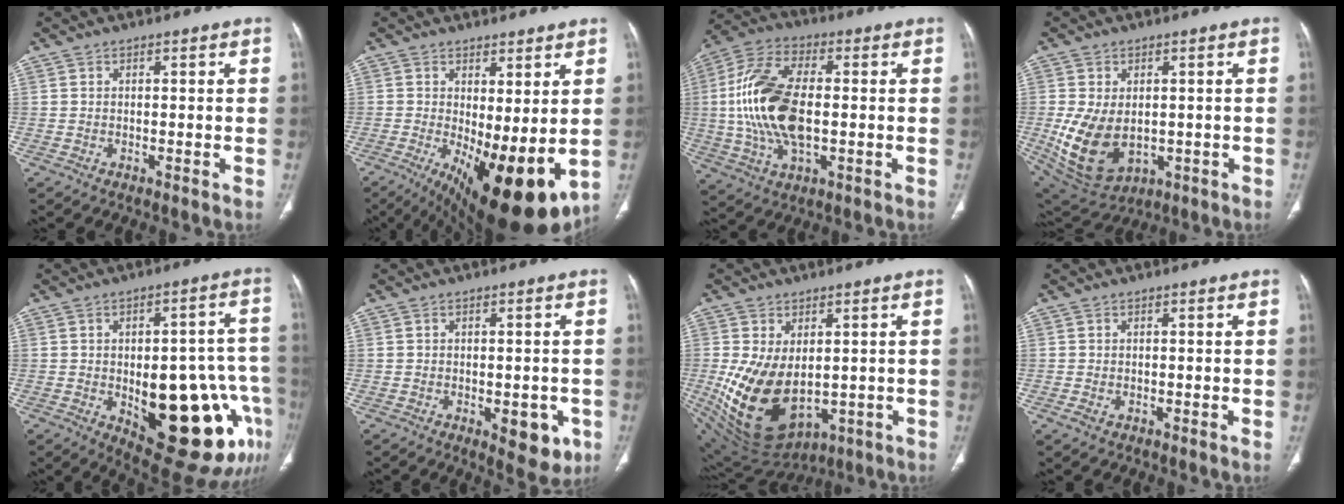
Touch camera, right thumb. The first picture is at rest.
{"total": 15.9, "force": [-3.1, 5.8, 14.4], "torque": [-0.210, -0.026, -0.022]}
{"total": 18.4, "force": [-0.2, 9.4, 15.8], "torque": [-0.326, 0.009, -0.002]}
{"total": 12.9, "force": [-1.4, 8.6, 9.6], "torque": [-0.169, -0.009, 0.005]}
{"total": 24.7, "force": [-7.4, 10.7, 21.0], "torque": [-0.216, 0.027, -0.072]}
{"total": 7.3, "force": [-2.5, 3.7, 5.8], "torque": [-0.046, -0.001, -0.021]}
{"total": 16.2, "force": [-1.1, 10.3, 12.5], "torque": [-0.217, -0.017, 0.017]}
{"total": 1.4, "force": [-0.4, 1.0, 0.9], "torque": [-0.021, 0.004, -0.005]}